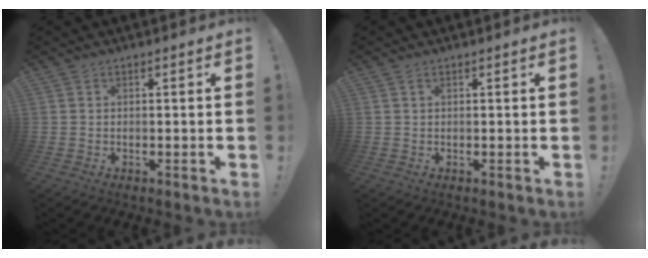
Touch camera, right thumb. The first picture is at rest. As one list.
[{"total": 0.5, "force": [0.2, 0.0, 0.5], "torque": [-0.015, 0.003, 0.005]}]